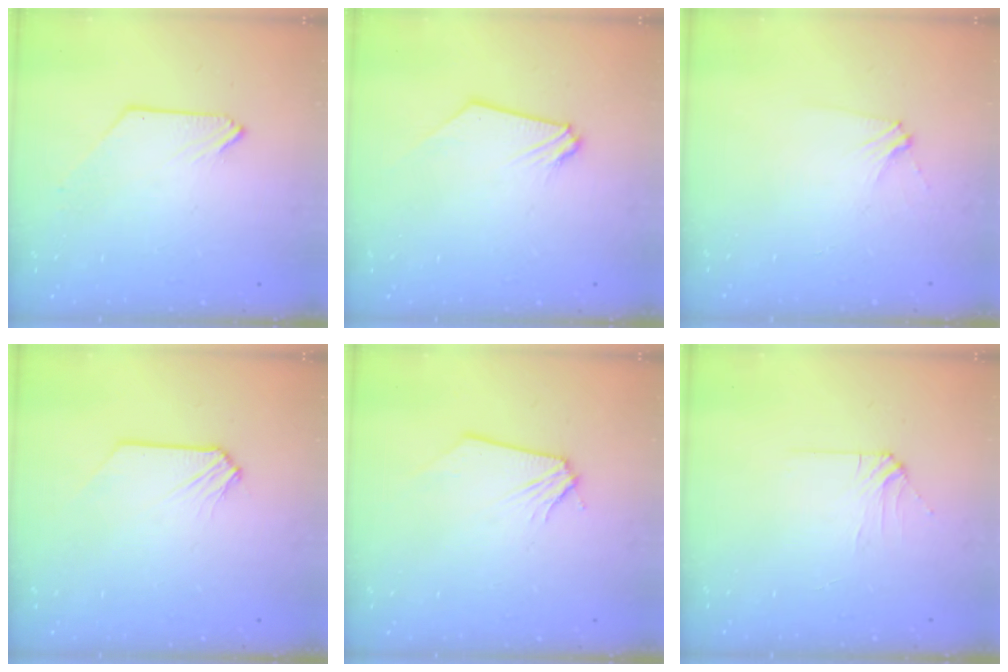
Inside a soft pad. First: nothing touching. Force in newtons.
{"total": 0.7, "press": 0.6, "slide": 0.2}
{"total": 2.8, "press": 2.8, "slide": 0.4}
{"total": 0.0}
{"total": 0.0}
{"total": 3.5, "press": 3.4, "slide": 0.8}